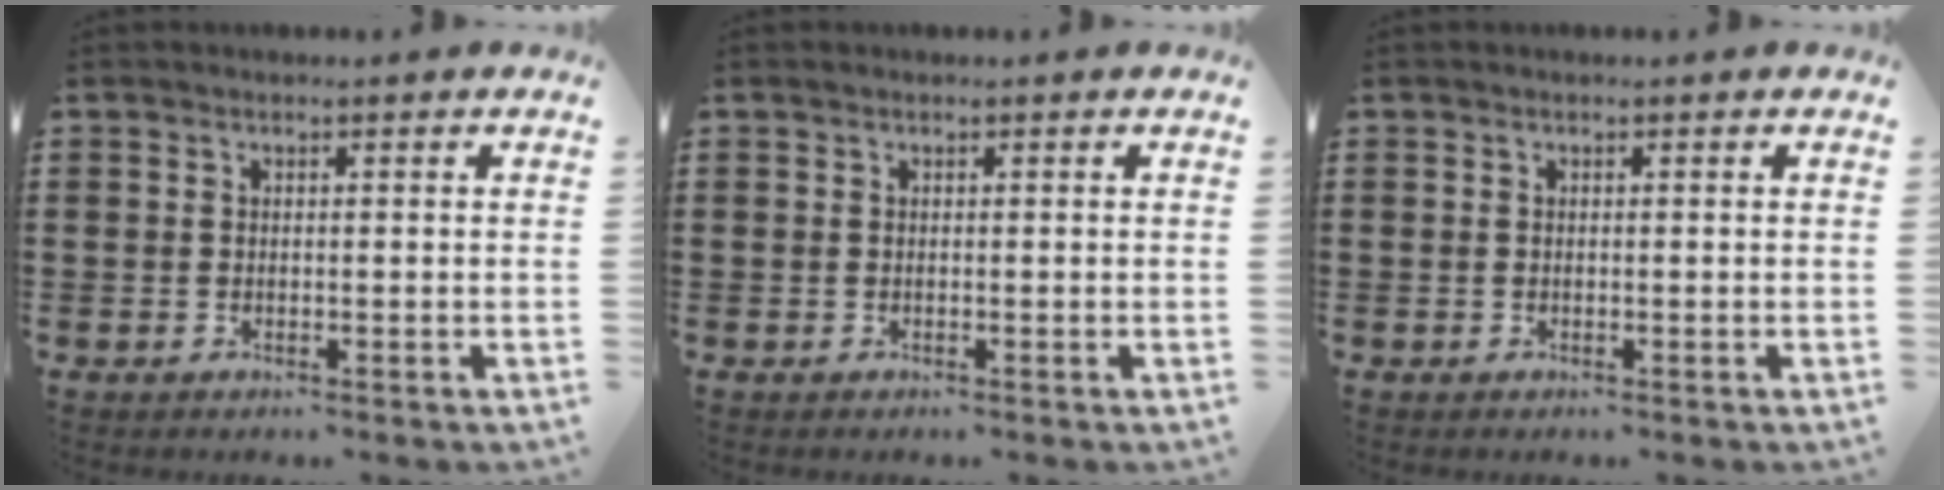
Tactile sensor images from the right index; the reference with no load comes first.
{"total": 0.0}
{"total": 0.0}